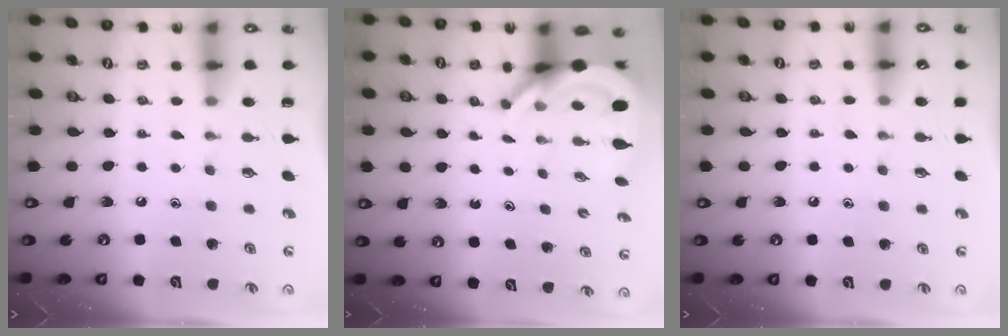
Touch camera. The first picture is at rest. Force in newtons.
{"total": 7.5, "press": 7.5, "slide": 0.7}
{"total": 4.6, "press": 4.6, "slide": 0.5}